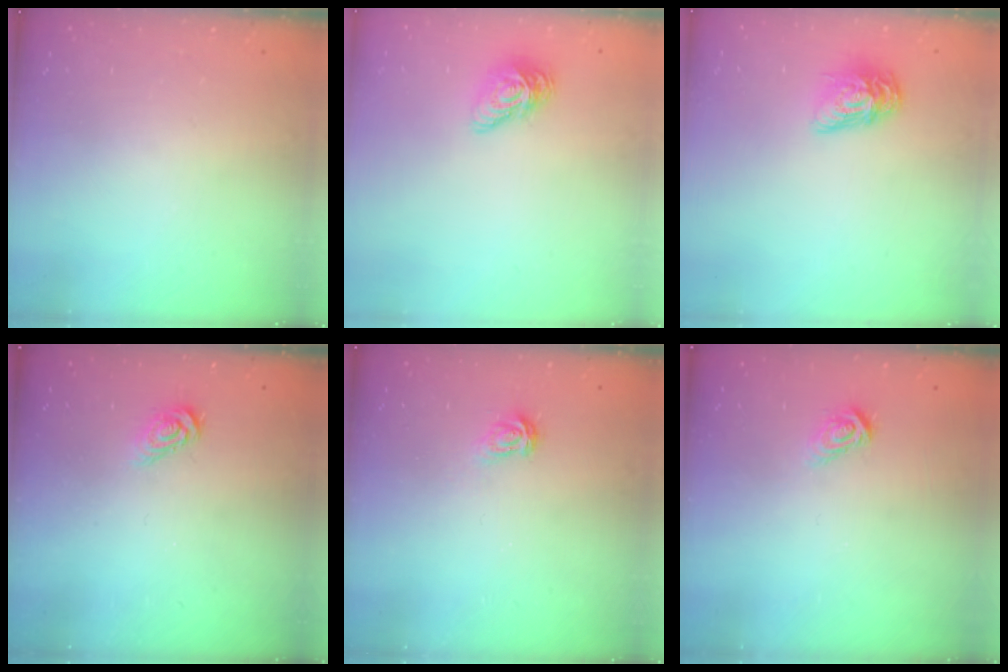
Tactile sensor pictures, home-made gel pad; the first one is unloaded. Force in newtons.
{"total": 9.4, "press": 9.4, "slide": 0.5}
{"total": 9.9, "press": 9.9, "slide": 0.3}
{"total": 3.8, "press": 3.8, "slide": 0.4}
{"total": 3.6, "press": 3.6, "slide": 0.3}
{"total": 5.0, "press": 4.9, "slide": 0.3}